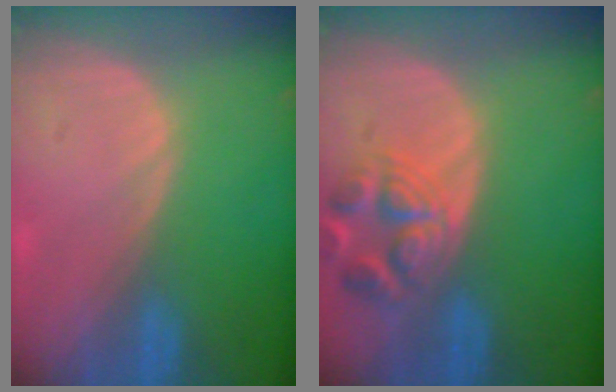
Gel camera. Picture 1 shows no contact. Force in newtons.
{"total": 6.9, "press": 6.3, "slide": 2.8}